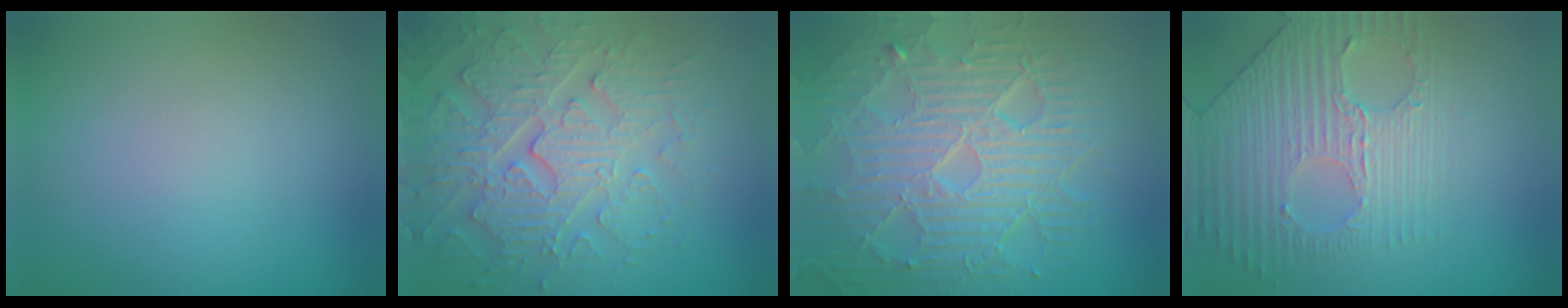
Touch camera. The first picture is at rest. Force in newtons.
{"total": 6.1, "press": 5.3, "slide": 3.0}
{"total": 10.4, "press": 6.8, "slide": 7.9}
{"total": 3.9, "press": 3.8, "slide": 0.8}